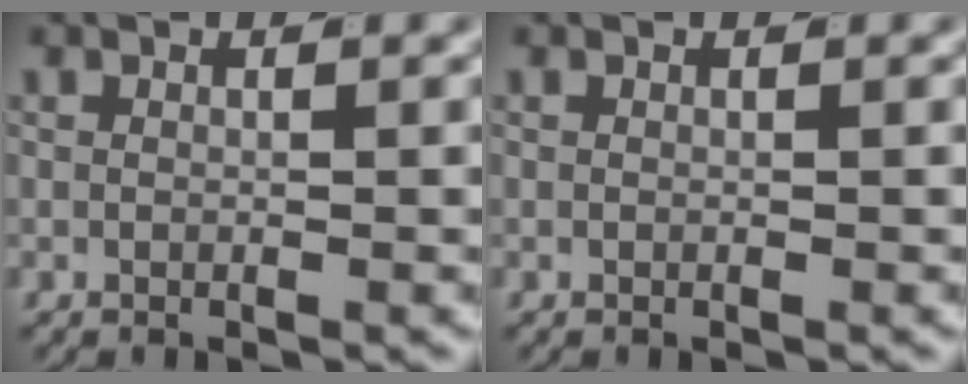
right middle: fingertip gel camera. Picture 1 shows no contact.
{"total": 0.0}